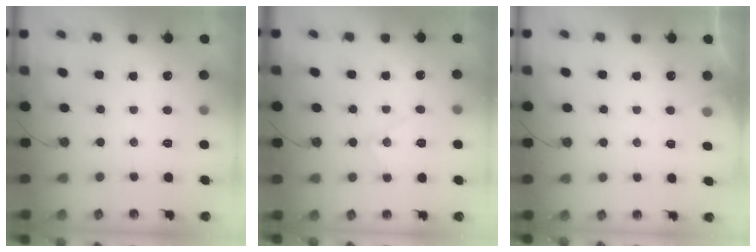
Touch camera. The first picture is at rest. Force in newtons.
{"total": 8.6, "press": 8.5, "slide": 0.6}
{"total": 5.5, "press": 5.5, "slide": 0.7}